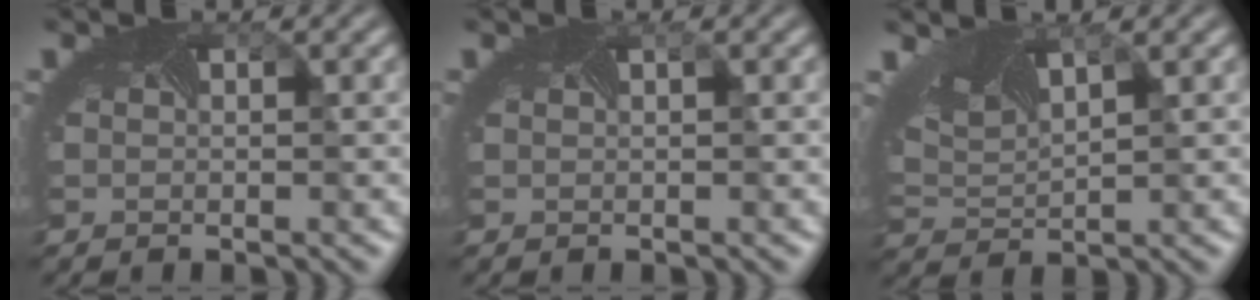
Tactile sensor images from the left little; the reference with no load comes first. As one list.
[{"total": 0.0}, {"total": 4.9, "force": [3.5, 1.8, 2.9], "torque": [-0.076, 0.023, 0.064]}]